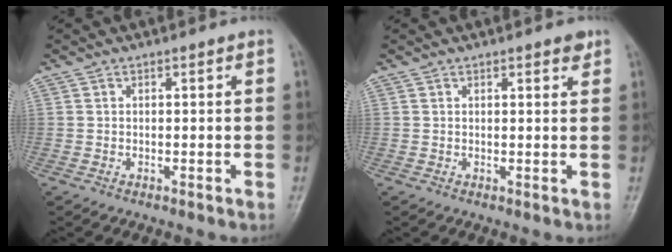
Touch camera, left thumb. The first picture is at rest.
{"total": 2.0, "force": [1.4, 0.7, 1.3], "torque": [-0.012, -0.006, 0.016]}